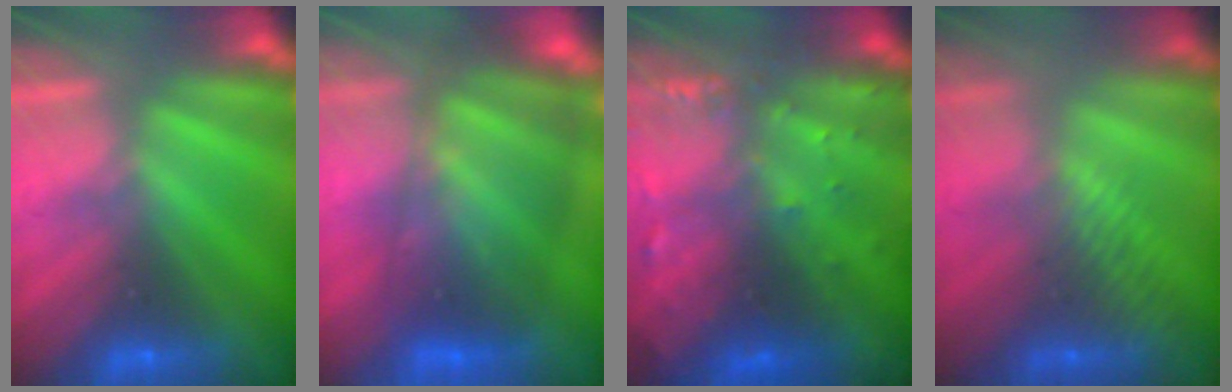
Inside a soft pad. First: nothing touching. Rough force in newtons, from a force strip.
{"total": 7.1}
{"total": 7.4}
{"total": 2.9}